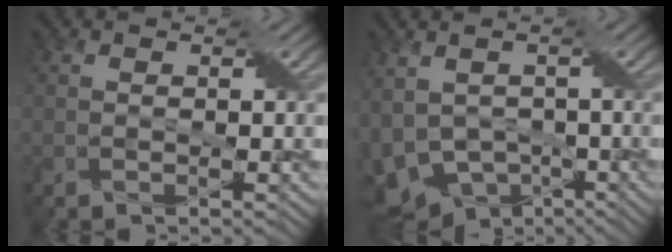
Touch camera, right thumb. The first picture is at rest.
{"total": 9.0, "force": [-2.3, 6.3, 5.9], "torque": [-0.139, -0.031, -0.037]}